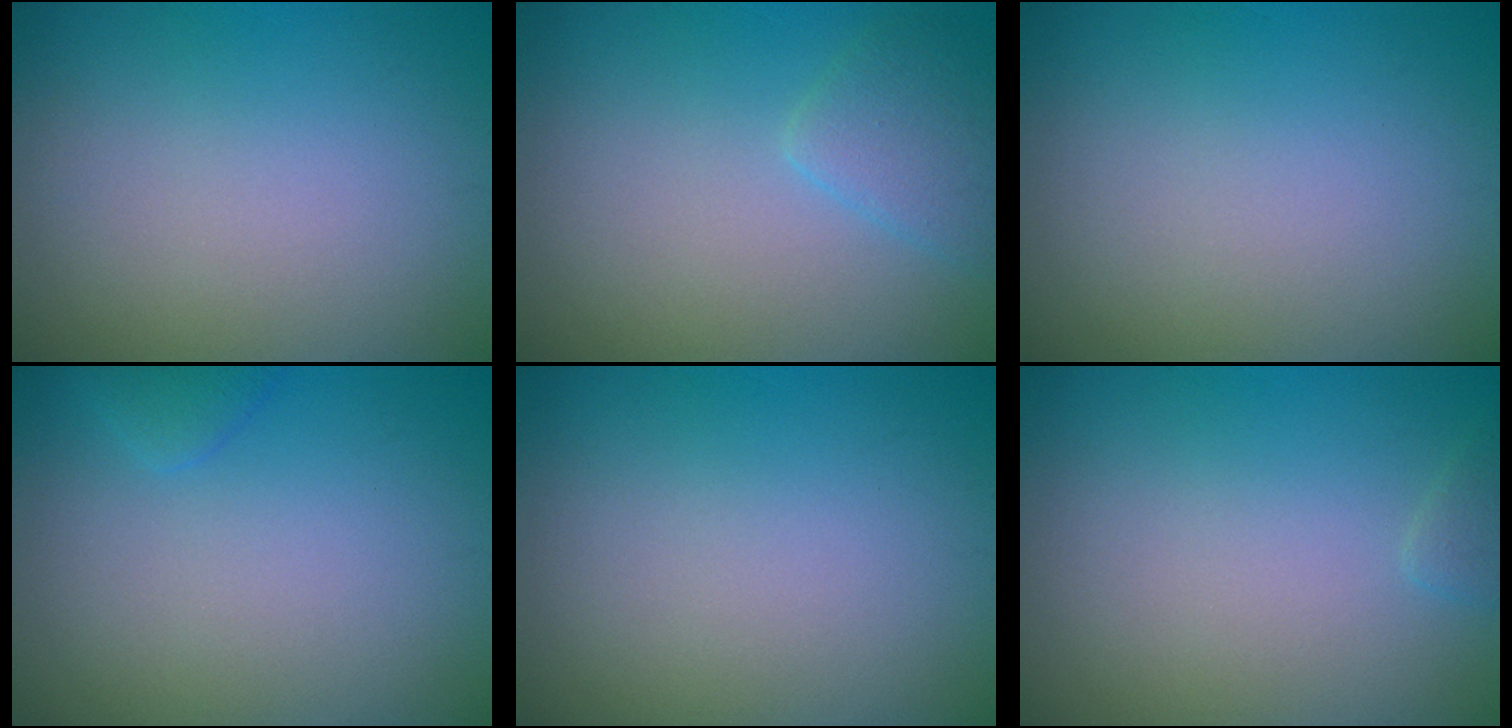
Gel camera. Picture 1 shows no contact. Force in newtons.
{"total": 2.5, "press": 2.5, "slide": 0.2}
{"total": 0.0}
{"total": 1.3, "press": 1.3, "slide": 0.1}
{"total": 0.0}
{"total": 0.9, "press": 0.9, "slide": 0.1}